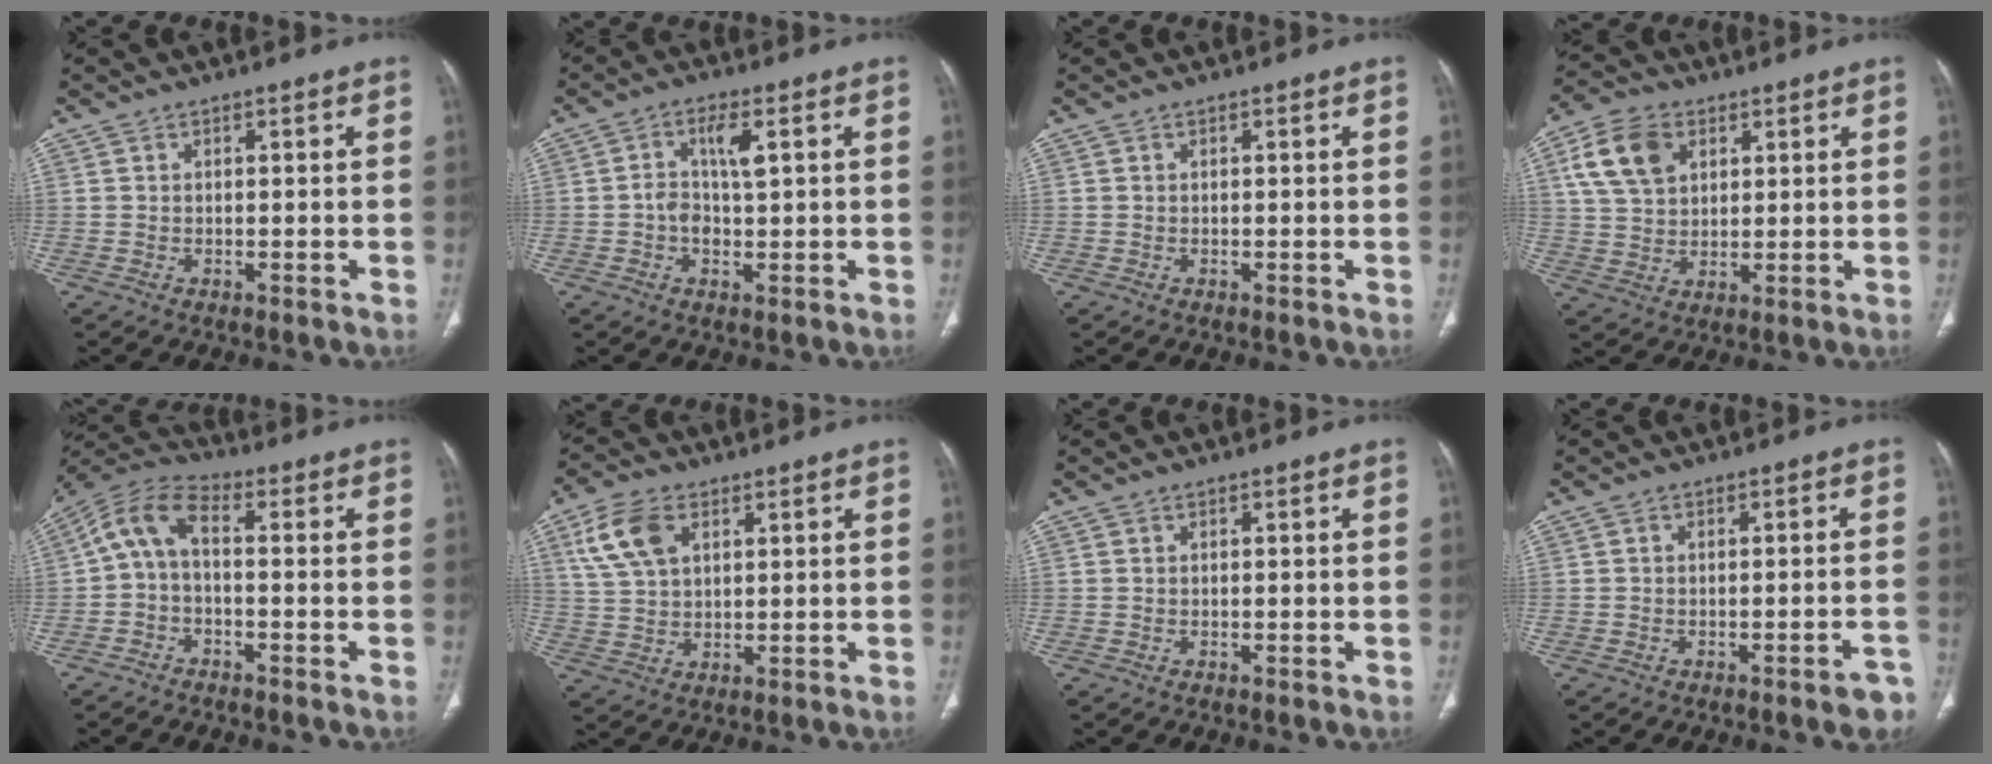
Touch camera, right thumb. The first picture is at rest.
{"total": 5.6, "force": [0.7, 2.7, 4.9], "torque": [-0.095, 0.012, 0.013]}
{"total": 0.0}
{"total": 10.7, "force": [4.1, 7.3, 6.5], "torque": [-0.112, -0.001, 0.079]}
{"total": 7.4, "force": [-0.8, 3.6, 6.4], "torque": [-0.126, 0.037, -0.028]}
{"total": 9.3, "force": [3.9, 5.6, 6.3], "torque": [-0.121, -0.002, 0.078]}
{"total": 0.0}
{"total": 3.8, "force": [-2.6, 0.9, 2.6], "torque": [-0.021, 0.016, -0.030]}